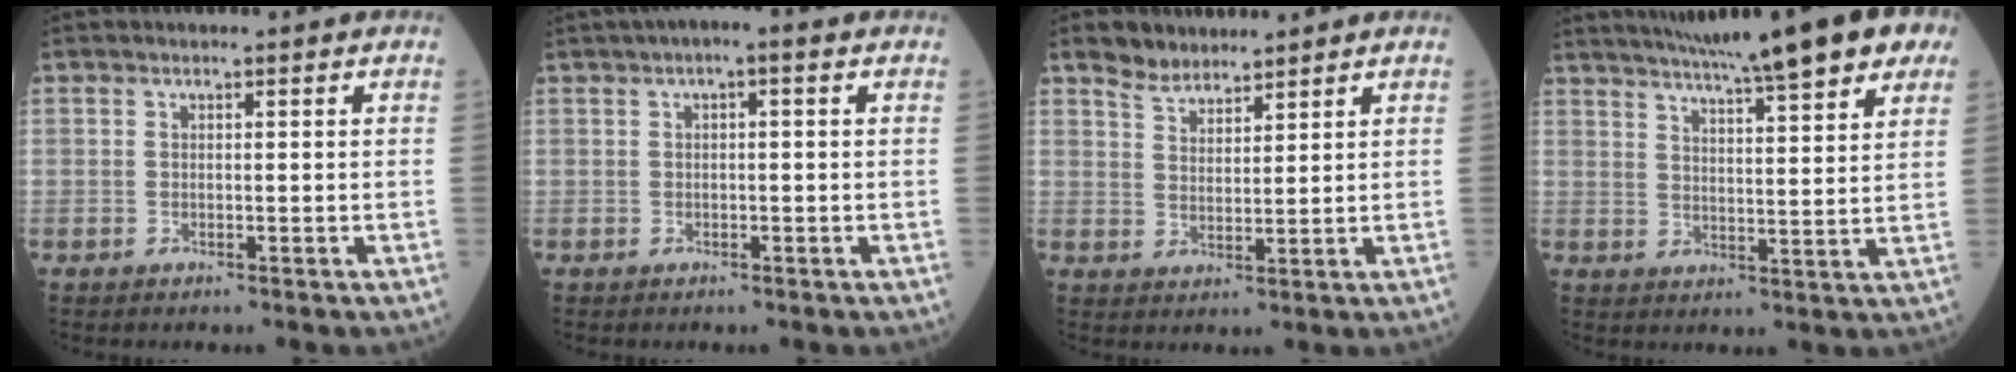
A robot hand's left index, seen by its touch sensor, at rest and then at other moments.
{"total": 2.8, "force": [0.8, 0.6, 2.6], "torque": [-0.037, 0.012, 0.007]}
{"total": 3.7, "force": [3.2, 1.7, 0.8], "torque": [-0.023, 0.007, 0.062]}
{"total": 18.9, "force": [14.3, 1.5, 12.3], "torque": [-0.192, 0.025, 0.187]}